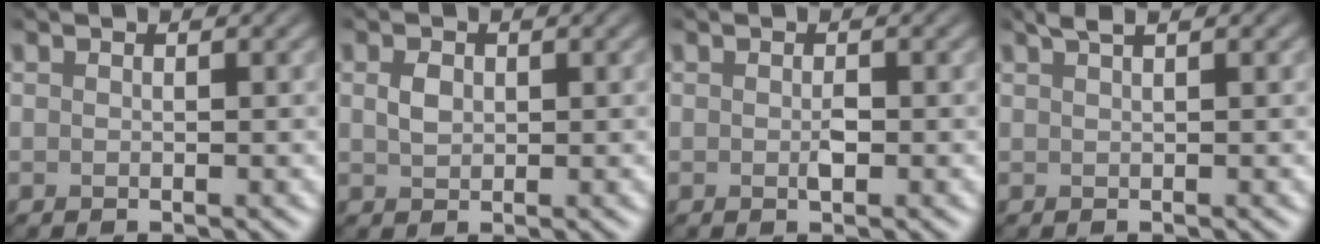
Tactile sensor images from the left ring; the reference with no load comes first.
{"total": 1.4, "force": [0.2, 1.1, 0.9], "torque": [-0.022, 0.002, 0.004]}
{"total": 1.0, "force": [-0.4, 0.4, 0.8], "torque": [-0.017, 0.000, -0.008]}
{"total": 1.7, "force": [1.1, 0.4, 1.3], "torque": [-0.010, 0.006, 0.012]}